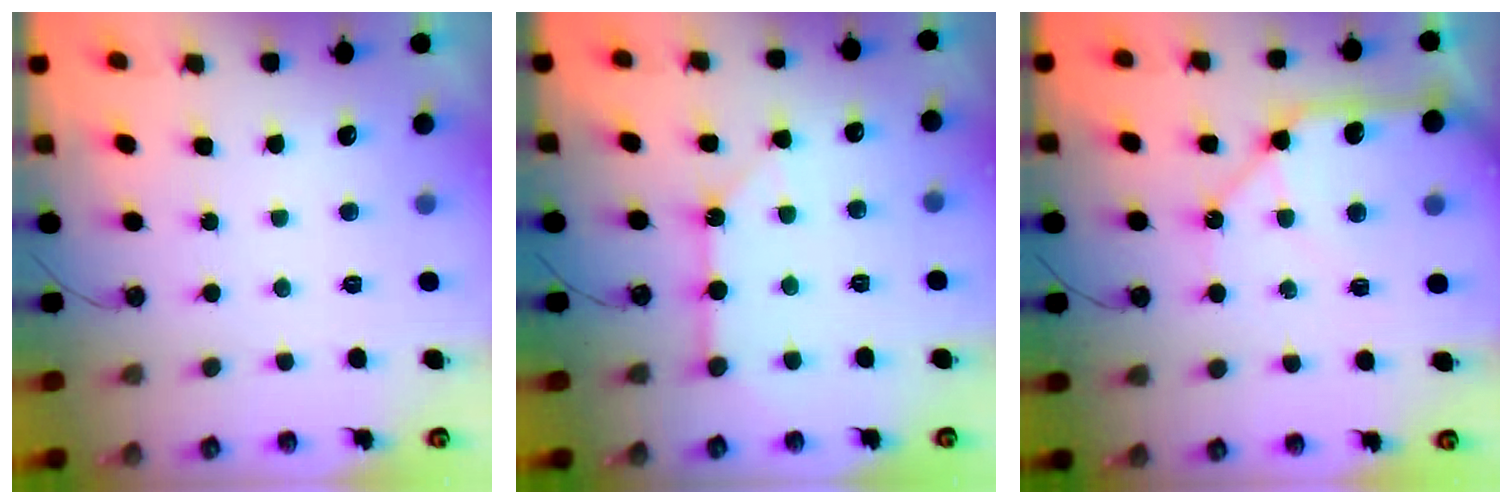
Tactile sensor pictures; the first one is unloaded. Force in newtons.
{"total": 6.3, "press": 6.3, "slide": 0.7}
{"total": 12.4, "press": 12.3, "slide": 1.6}